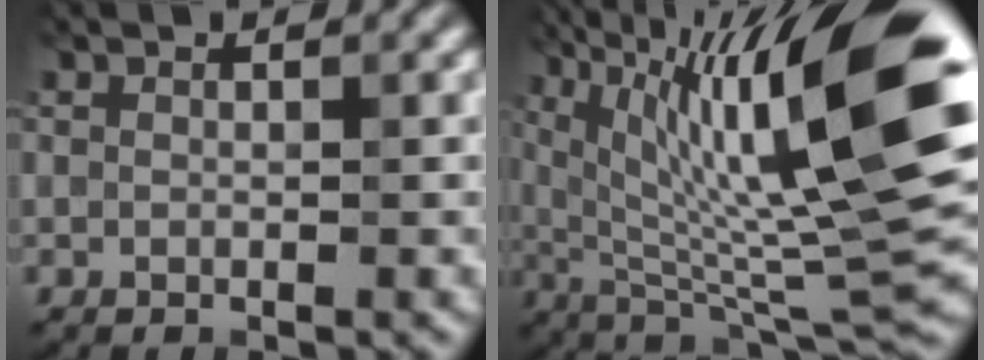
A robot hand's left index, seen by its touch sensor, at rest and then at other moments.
{"total": 16.3, "force": [5.0, 3.5, 15.2], "torque": [-0.246, 0.012, 0.086]}